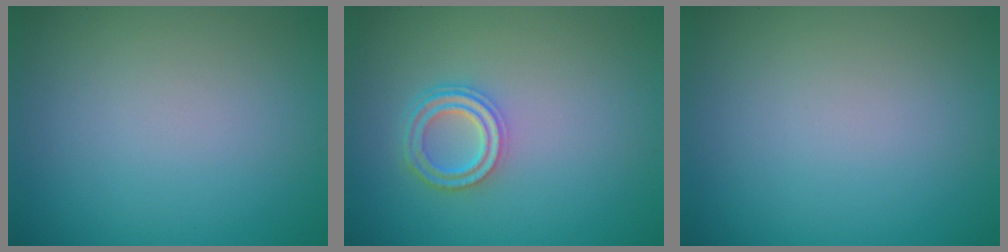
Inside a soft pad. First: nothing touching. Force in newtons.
{"total": 3.3, "press": 2.6, "slide": 2.1}
{"total": 0.0}